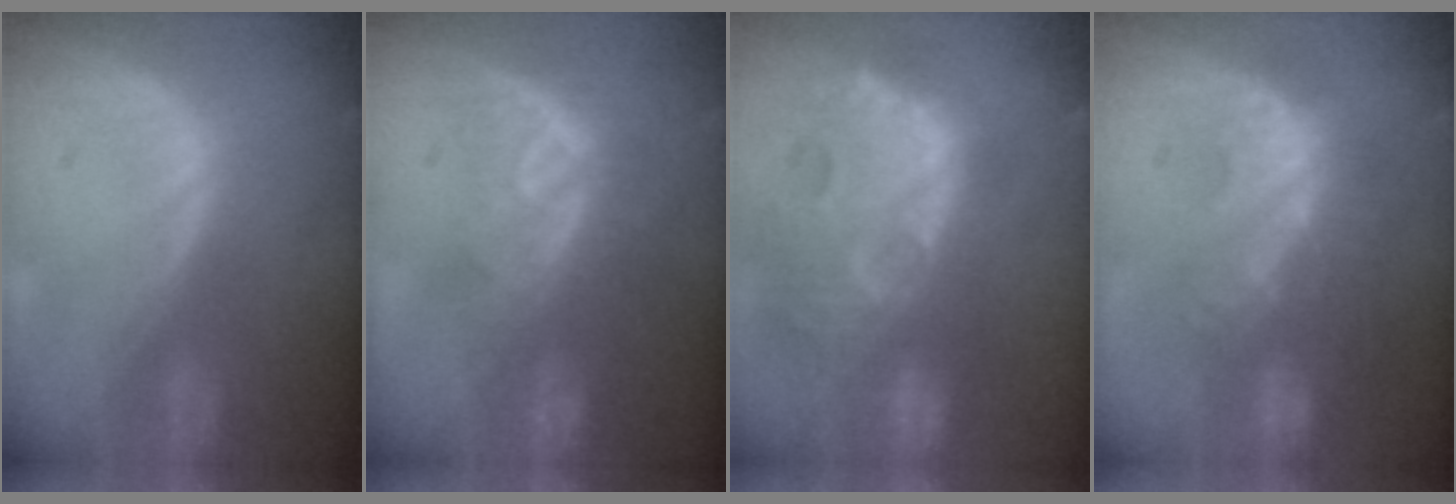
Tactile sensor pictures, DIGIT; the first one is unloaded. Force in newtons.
{"total": 8.2, "press": 7.6, "slide": 3.1}
{"total": 14.3, "press": 12.5, "slide": 6.9}
{"total": 9.4, "press": 8.8, "slide": 3.2}